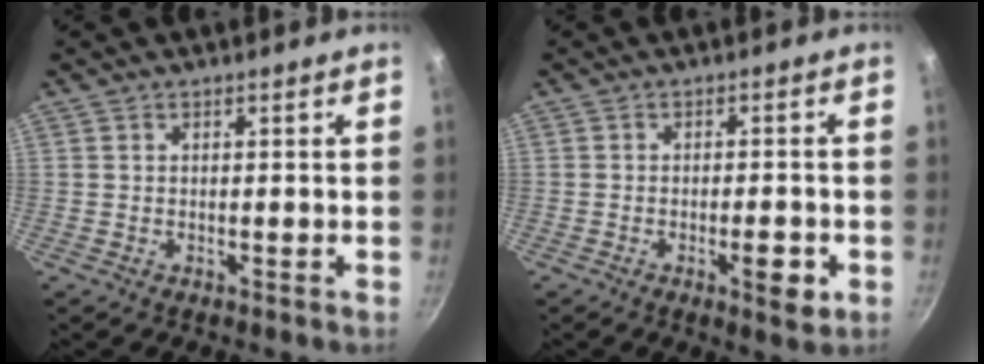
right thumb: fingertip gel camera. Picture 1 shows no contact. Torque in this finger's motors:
{"motor_torque": [1.60, 0.82, 1.19, -1.05, 0.11]}